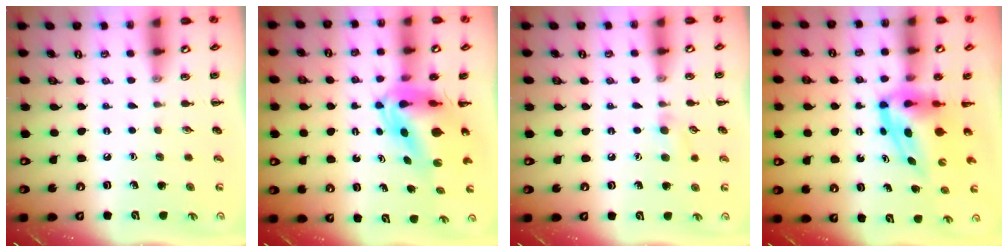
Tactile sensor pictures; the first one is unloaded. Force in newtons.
{"total": 7.9, "press": 7.5, "slide": 2.6}
{"total": 7.2, "press": 6.8, "slide": 2.3}
{"total": 5.6, "press": 5.3, "slide": 1.5}